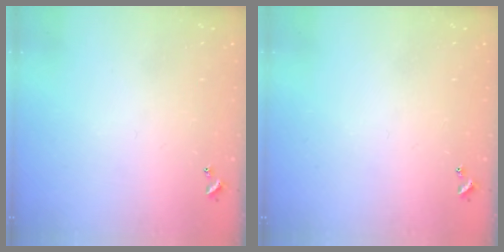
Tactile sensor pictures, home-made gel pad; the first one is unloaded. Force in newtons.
{"total": 0.0}